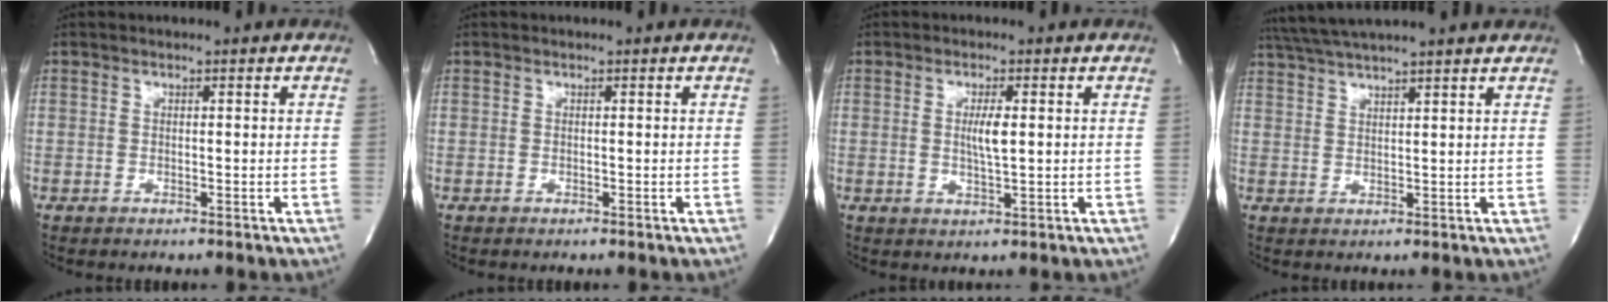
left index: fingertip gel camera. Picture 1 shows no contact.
{"total": 0.0}
{"total": 3.3, "force": [0.3, 0.4, 3.2], "torque": [-0.064, -0.005, 0.006]}
{"total": 11.7, "force": [10.3, 0.2, 5.7], "torque": [-0.107, 0.035, 0.154]}